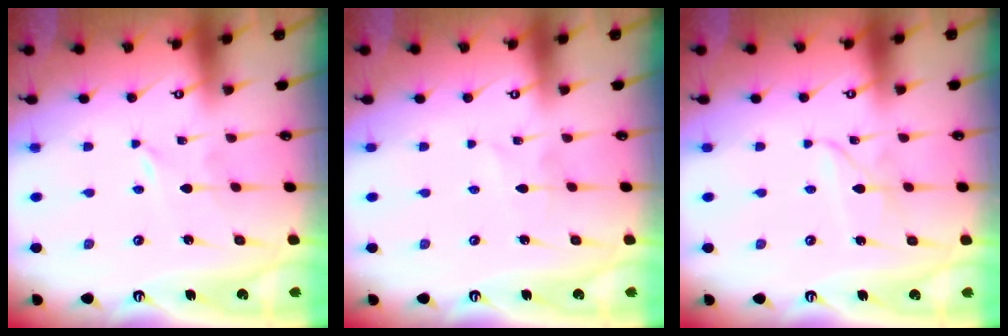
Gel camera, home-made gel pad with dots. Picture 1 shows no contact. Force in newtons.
{"total": 1.9, "press": 1.9, "slide": 0.2}
{"total": 2.5, "press": 2.5, "slide": 0.2}